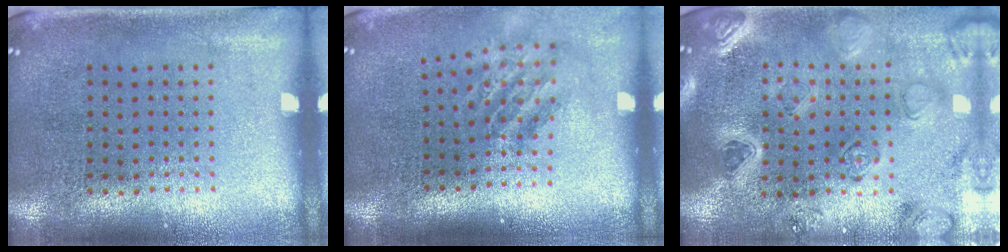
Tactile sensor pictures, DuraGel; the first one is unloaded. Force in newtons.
{"total": 1.7, "press": 1.2, "slide": 1.2}
{"total": 2.2, "press": 2.2, "slide": 0.2}